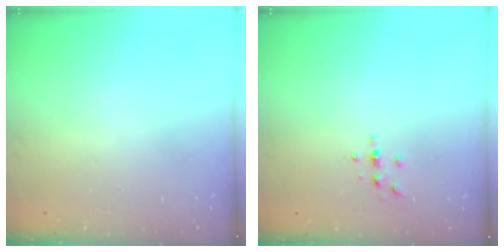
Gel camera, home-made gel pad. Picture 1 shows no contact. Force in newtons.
{"total": 2.2, "press": 2.1, "slide": 0.2}